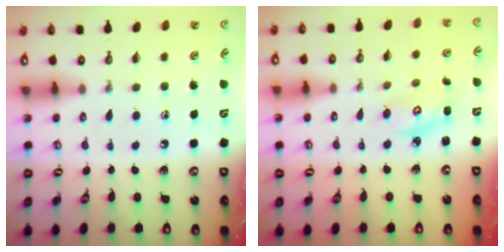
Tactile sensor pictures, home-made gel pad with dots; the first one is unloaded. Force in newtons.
{"total": 3.5, "press": 3.5, "slide": 0.2}